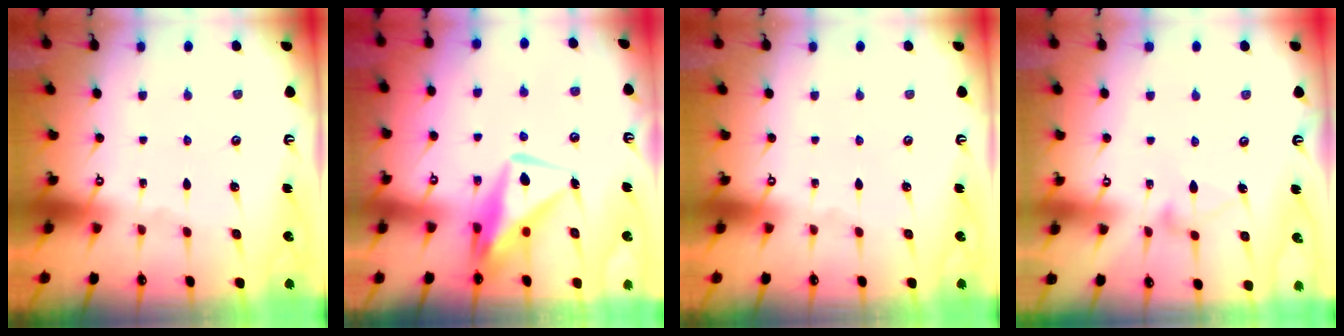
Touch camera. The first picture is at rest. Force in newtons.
{"total": 11.3, "press": 11.2, "slide": 1.3}
{"total": 0.0}
{"total": 9.8, "press": 9.8, "slide": 0.5}